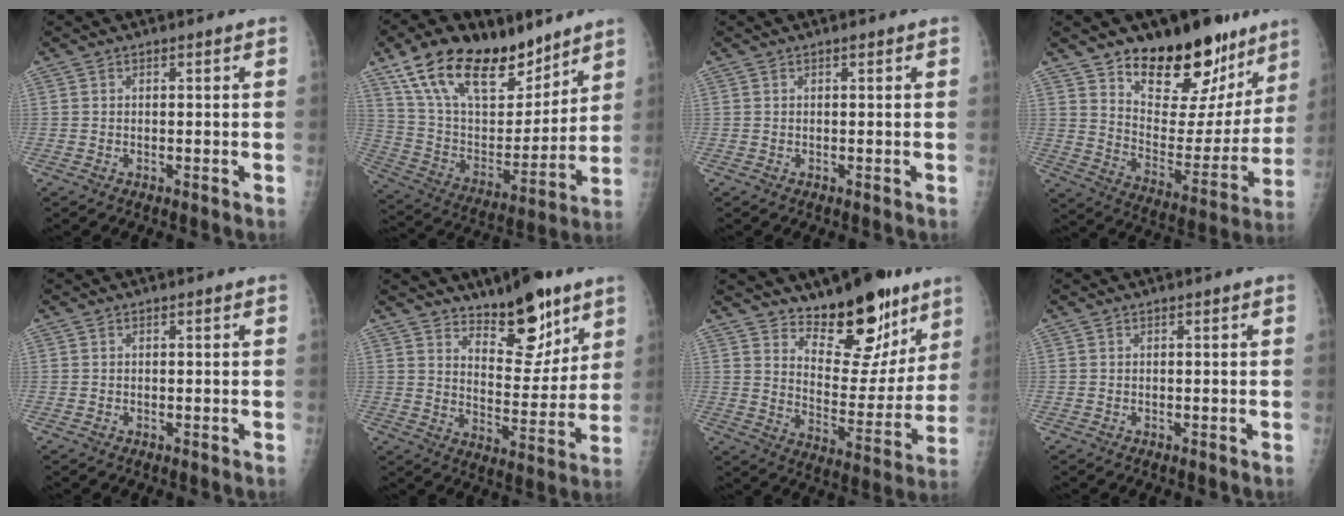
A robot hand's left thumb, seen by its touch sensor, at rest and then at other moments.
{"total": 23.7, "force": [15.9, 11.6, 13.2], "torque": [-0.194, -0.049, 0.285]}
{"total": 0.0}
{"total": 23.6, "force": [16.6, 11.8, 11.9], "torque": [-0.123, -0.102, 0.253]}
{"total": 0.0}
{"total": 13.4, "force": [9.4, 5.5, 7.8], "torque": [-0.075, -0.072, 0.153]}
{"total": 16.6, "force": [11.7, 7.4, 9.1], "torque": [-0.071, -0.089, 0.184]}
{"total": 0.0}